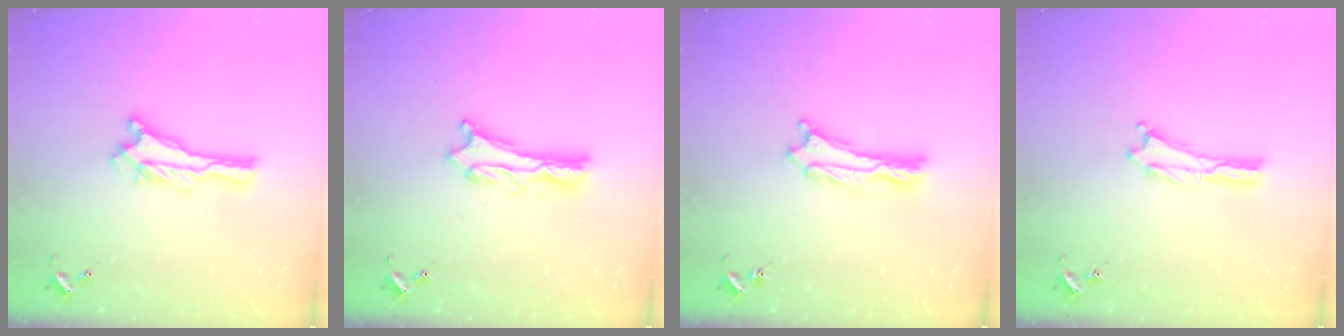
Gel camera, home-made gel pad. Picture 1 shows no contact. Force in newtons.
{"total": 2.0, "press": 2.0, "slide": 0.2}
{"total": 1.1, "press": 1.1, "slide": 0.2}
{"total": 0.0}